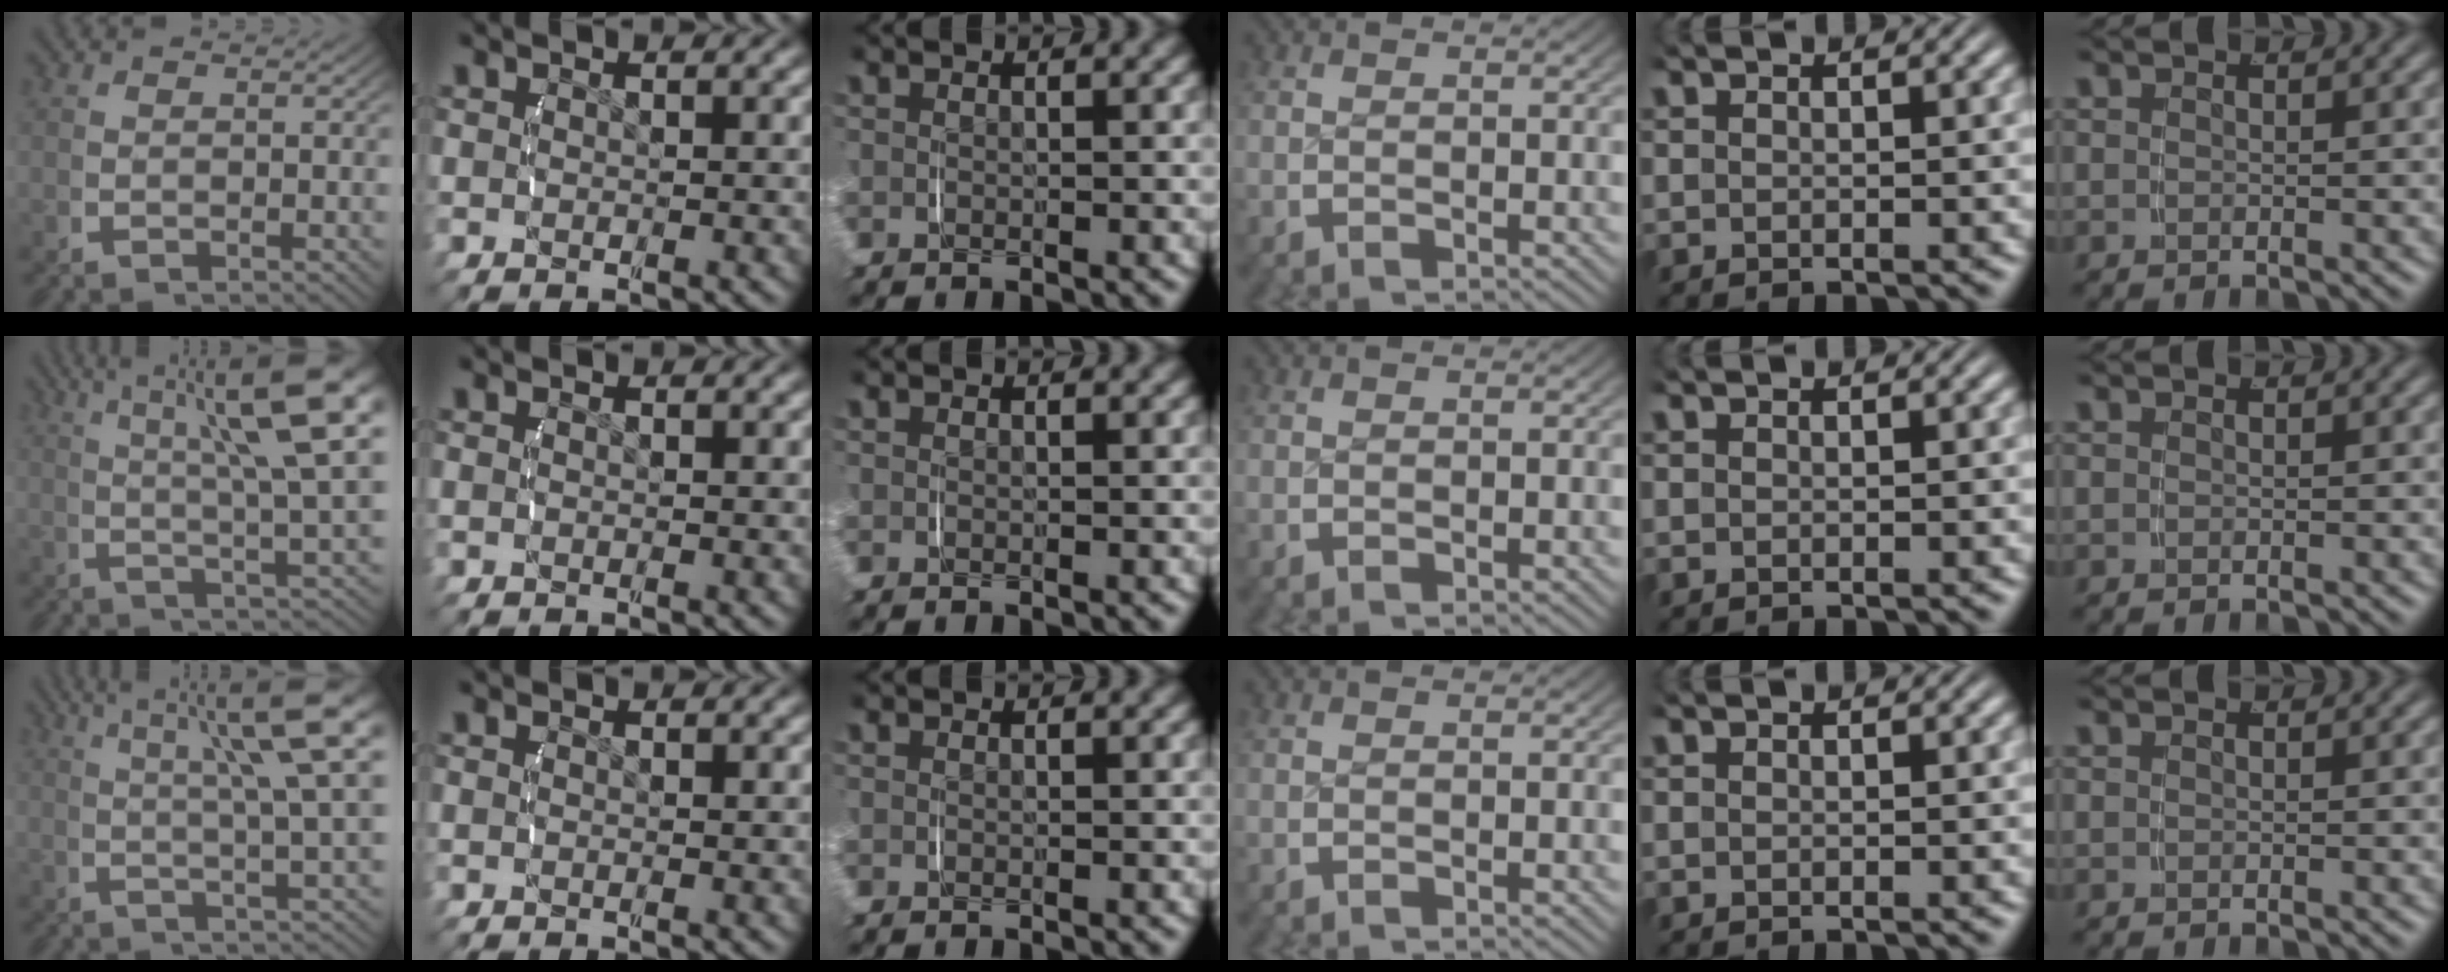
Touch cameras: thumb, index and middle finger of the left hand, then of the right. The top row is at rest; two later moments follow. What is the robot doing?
{"motion": "lift_and_place", "object": "phone"}